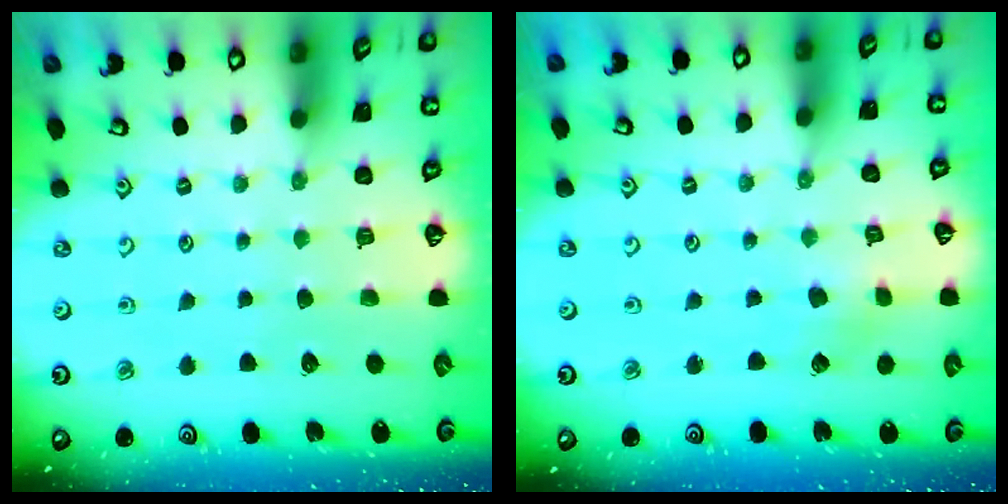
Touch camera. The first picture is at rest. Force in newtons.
{"total": 2.8, "press": 2.8, "slide": 0.4}